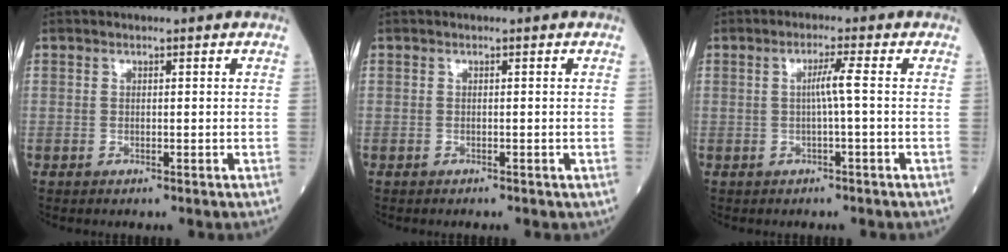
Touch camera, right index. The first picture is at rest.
{"total": 0.8, "force": [-0.7, 0.4, 0.3], "torque": [-0.007, 0.001, -0.007]}
{"total": 2.6, "force": [0.1, -0.7, 2.5], "torque": [-0.043, 0.004, 0.002]}